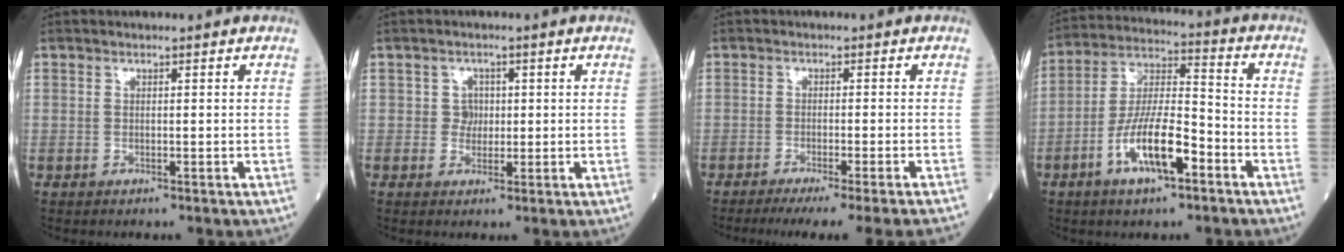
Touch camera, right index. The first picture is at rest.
{"total": 2.3, "force": [0.3, 2.2, 0.6], "torque": [-0.001, 0.003, 0.000]}
{"total": 12.0, "force": [-10.5, -1.8, 5.6], "torque": [-0.048, -0.037, -0.141]}
{"total": 12.0, "force": [-5.4, 3.1, 10.2], "torque": [-0.201, 0.002, -0.100]}